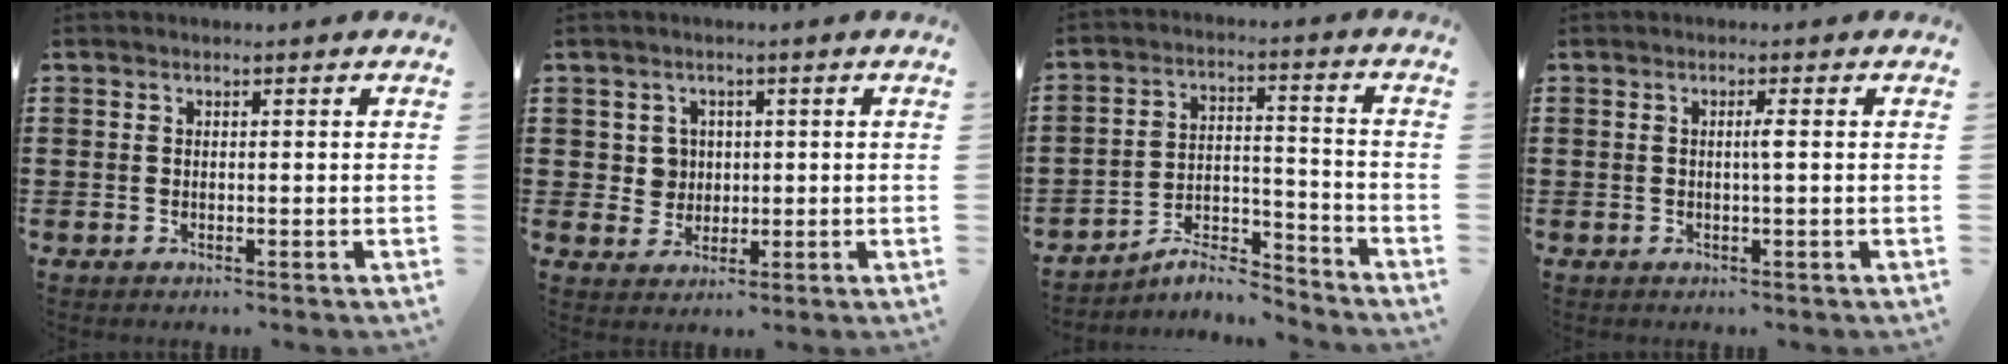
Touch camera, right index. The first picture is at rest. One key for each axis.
{"total": 3.9, "fx": 0.9, "fy": 3.6, "fz": 1.2, "tx": -0.040, "ty": 0.013, "tz": 0.015}
{"total": 7.1, "fx": -6.4, "fy": 1.5, "fz": 2.6, "tx": -0.043, "ty": 0.010, "tz": -0.121}
{"total": 1.2, "fx": 0.0, "fy": -0.2, "fz": 1.2, "tx": -0.023, "ty": -0.004, "tz": -0.001}